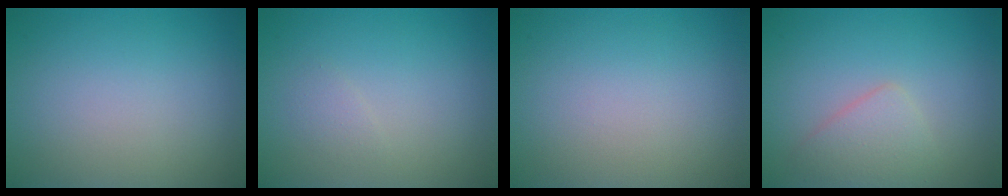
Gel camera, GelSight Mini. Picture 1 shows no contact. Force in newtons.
{"total": 0.8, "press": 0.8, "slide": 0.1}
{"total": 0.0}
{"total": 2.4, "press": 2.4, "slide": 0.2}